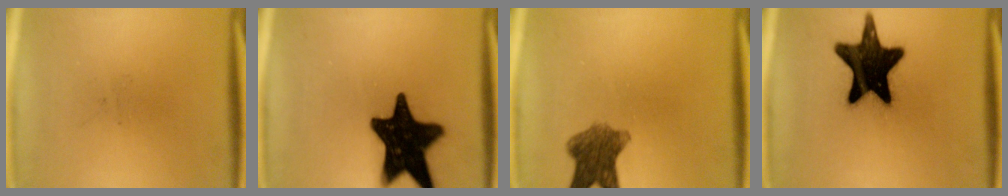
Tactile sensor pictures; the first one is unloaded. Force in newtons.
{"total": 19.8}
{"total": 7.2}
{"total": 19.1}